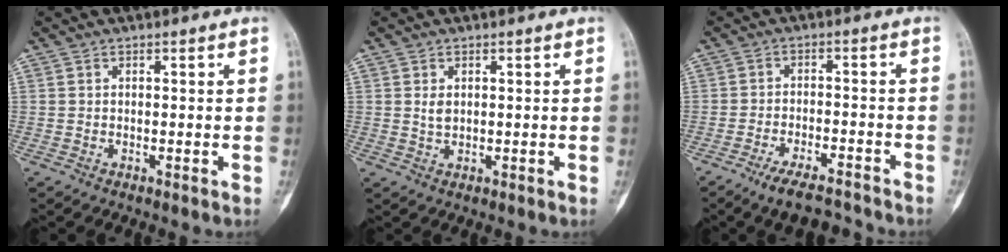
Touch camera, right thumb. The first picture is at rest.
{"total": 1.8, "force": [0.5, 1.2, 1.2], "torque": [-0.014, -0.003, 0.013]}
{"total": 7.3, "force": [-5.9, 2.2, 3.7], "torque": [-0.065, 0.035, -0.099]}